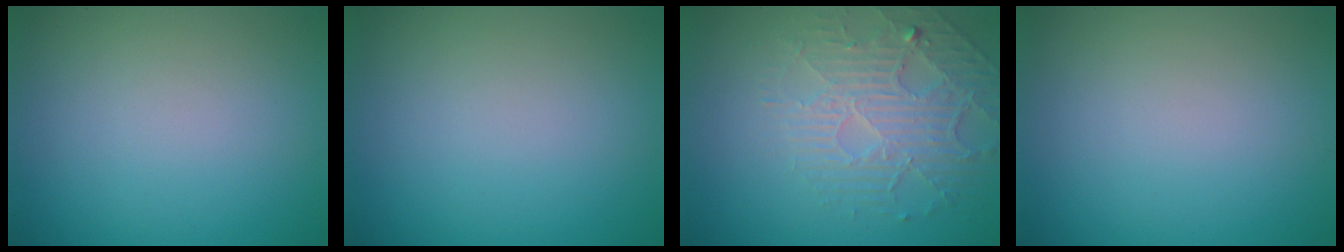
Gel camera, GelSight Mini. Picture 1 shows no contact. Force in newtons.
{"total": 0.0}
{"total": 4.7, "press": 3.6, "slide": 3.0}
{"total": 0.0}